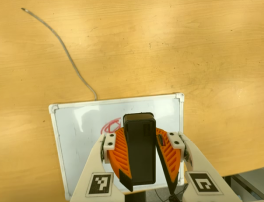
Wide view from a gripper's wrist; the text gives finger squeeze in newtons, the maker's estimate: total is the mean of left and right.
{"total": 9.9, "left": 10.2, "right": 9.5}